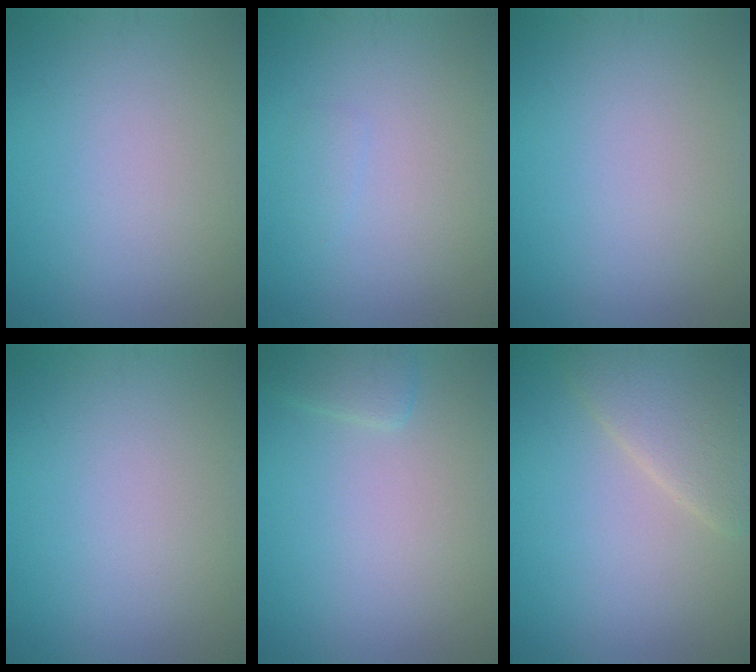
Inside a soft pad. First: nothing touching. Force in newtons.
{"total": 0.7, "press": 0.7, "slide": 0.1}
{"total": 0.0}
{"total": 0.0}
{"total": 1.6, "press": 1.5, "slide": 0.2}
{"total": 4.1, "press": 4.0, "slide": 0.2}